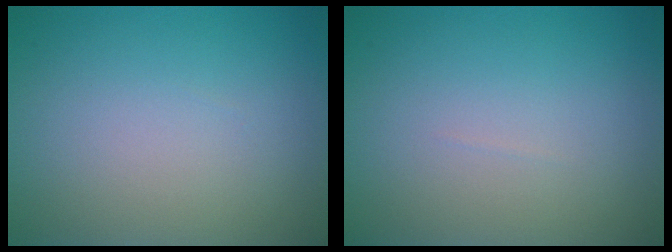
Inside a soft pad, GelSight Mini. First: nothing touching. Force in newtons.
{"total": 0.0}